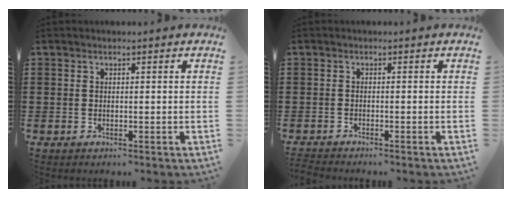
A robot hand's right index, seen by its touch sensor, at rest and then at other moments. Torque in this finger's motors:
{"motor_torque": [-1.13, 1.01, -1.05, -0.21]}